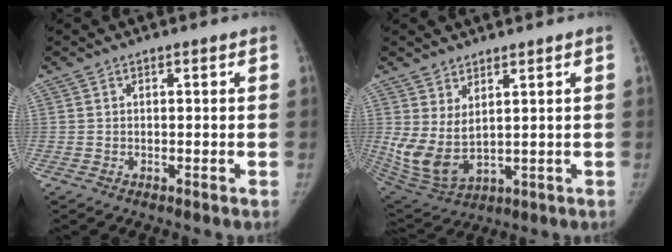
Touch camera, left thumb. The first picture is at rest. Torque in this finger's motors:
{"motor_torque": [0.07, 0.29, 0.30, -0.32, 0.13]}